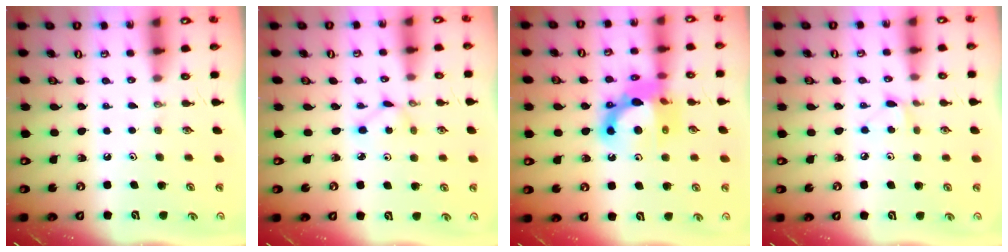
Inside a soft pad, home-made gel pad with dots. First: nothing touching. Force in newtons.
{"total": 1.8, "press": 1.7, "slide": 0.2}
{"total": 13.7, "press": 13.6, "slide": 1.2}
{"total": 4.7, "press": 4.7, "slide": 0.7}